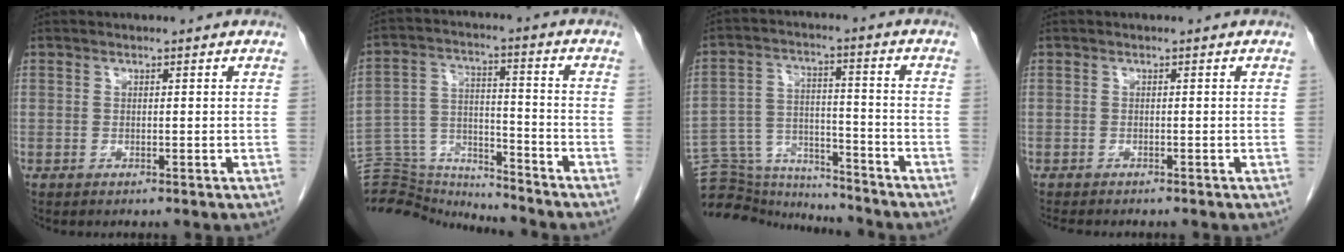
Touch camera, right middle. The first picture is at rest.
{"total": 14.6, "force": [-14.3, 2.0, 1.7], "torque": [-0.040, 0.040, -0.239]}
{"total": 14.8, "force": [-14.5, 1.9, 2.0], "torque": [-0.036, 0.032, -0.229]}
{"total": 3.8, "force": [-3.3, 0.8, 1.7], "torque": [-0.031, -0.011, -0.045]}